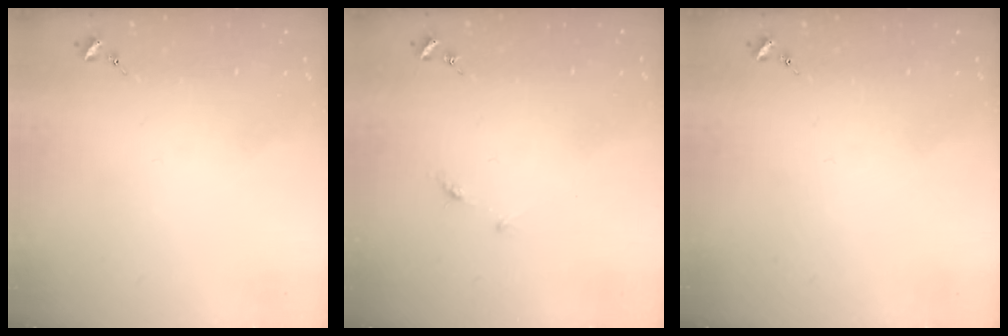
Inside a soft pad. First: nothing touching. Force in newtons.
{"total": 3.9, "press": 3.8, "slide": 0.5}
{"total": 0.0}